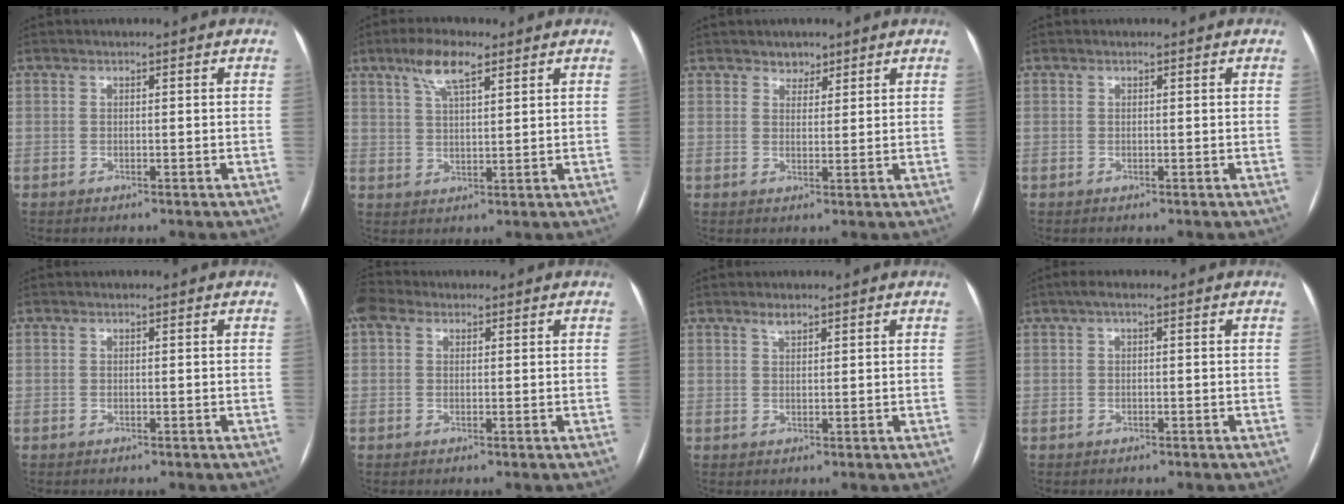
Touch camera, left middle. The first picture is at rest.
{"total": 6.2, "force": [3.9, 1.4, 4.6], "torque": [-0.096, 0.009, 0.073]}
{"total": 2.2, "force": [1.7, 1.3, 0.2], "torque": [-0.001, -0.003, 0.025]}
{"total": 0.0}
{"total": 0.0}
{"total": 3.3, "force": [1.8, 2.3, 1.6], "torque": [-0.041, 0.031, 0.037]}
{"total": 1.3, "force": [1.1, 0.4, 0.6], "torque": [-0.015, -0.001, 0.021]}
{"total": 1.5, "force": [0.6, 0.3, 1.4], "torque": [-0.023, 0.008, 0.006]}